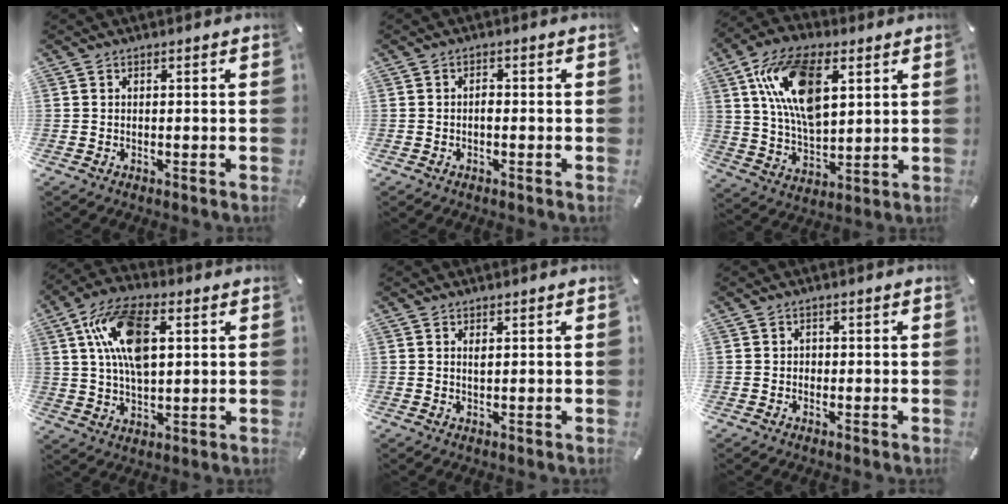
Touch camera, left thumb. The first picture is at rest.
{"total": 1.3, "force": [-0.4, 0.7, 1.1], "torque": [-0.022, 0.002, -0.008]}
{"total": 17.3, "force": [6.6, 9.7, 12.6], "torque": [-0.264, -0.007, 0.118]}
{"total": 14.2, "force": [4.3, 7.8, 11.0], "torque": [-0.225, 0.003, 0.073]}
{"total": 1.1, "force": [0.5, 0.3, 0.9], "torque": [-0.020, -0.001, 0.008]}
{"total": 0.8, "force": [-0.3, 0.7, 0.2], "torque": [-0.003, 0.006, -0.008]}